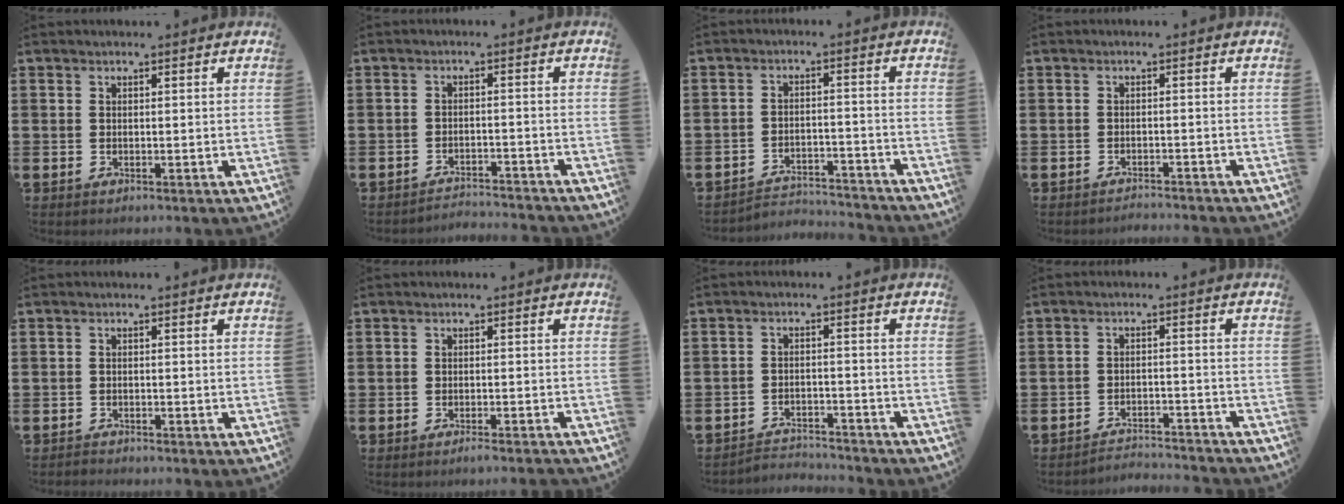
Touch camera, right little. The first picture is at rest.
{"total": 2.4, "force": [-2.4, -0.1, -0.2], "torque": [-0.002, 0.004, -0.053]}
{"total": 3.4, "force": [-3.4, 0.3, 0.0], "torque": [-0.007, 0.003, -0.074]}
{"total": 1.3, "force": [-1.3, -0.2, -0.1], "torque": [-0.001, 0.004, -0.028]}
{"total": 0.8, "force": [-0.8, 0.1, -0.1], "torque": [-0.001, 0.000, -0.018]}
{"total": 1.1, "force": [-1.0, -0.1, 0.5], "torque": [-0.007, -0.002, -0.019]}
{"total": 2.9, "force": [-2.9, 0.2, -0.2], "torque": [-0.003, 0.001, -0.064]}
{"total": 2.8, "force": [-2.8, 0.0, -0.2], "torque": [-0.004, 0.004, -0.062]}